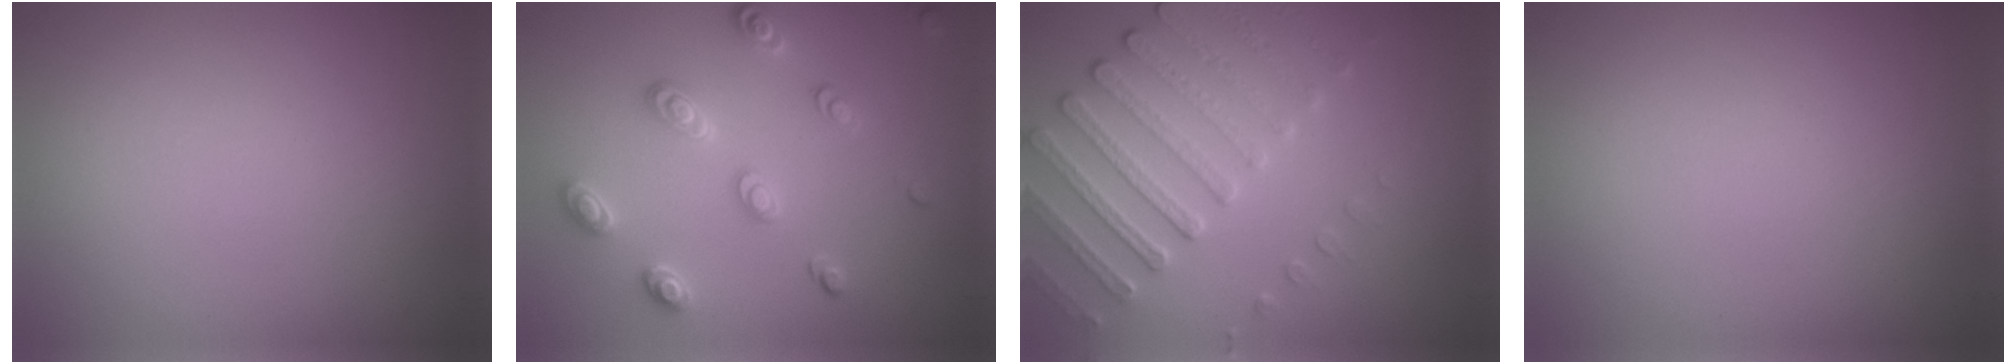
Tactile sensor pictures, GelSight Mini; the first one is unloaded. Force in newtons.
{"total": 2.8, "press": 2.6, "slide": 1.1}
{"total": 4.1, "press": 3.8, "slide": 1.5}
{"total": 0.0}